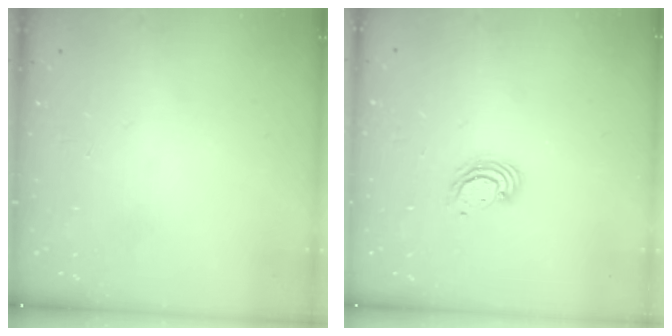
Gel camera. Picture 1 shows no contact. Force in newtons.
{"total": 3.8, "press": 3.8, "slide": 0.2}